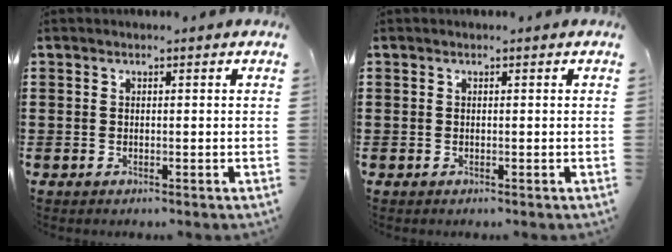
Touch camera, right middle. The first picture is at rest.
{"total": 0.0}